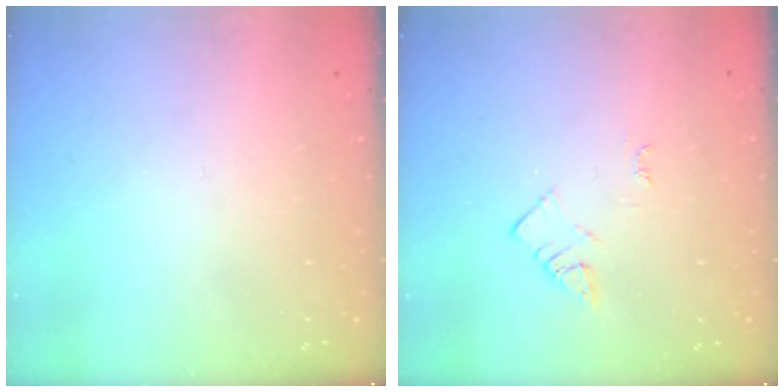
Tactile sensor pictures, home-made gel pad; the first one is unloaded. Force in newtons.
{"total": 3.3, "press": 3.3, "slide": 0.4}